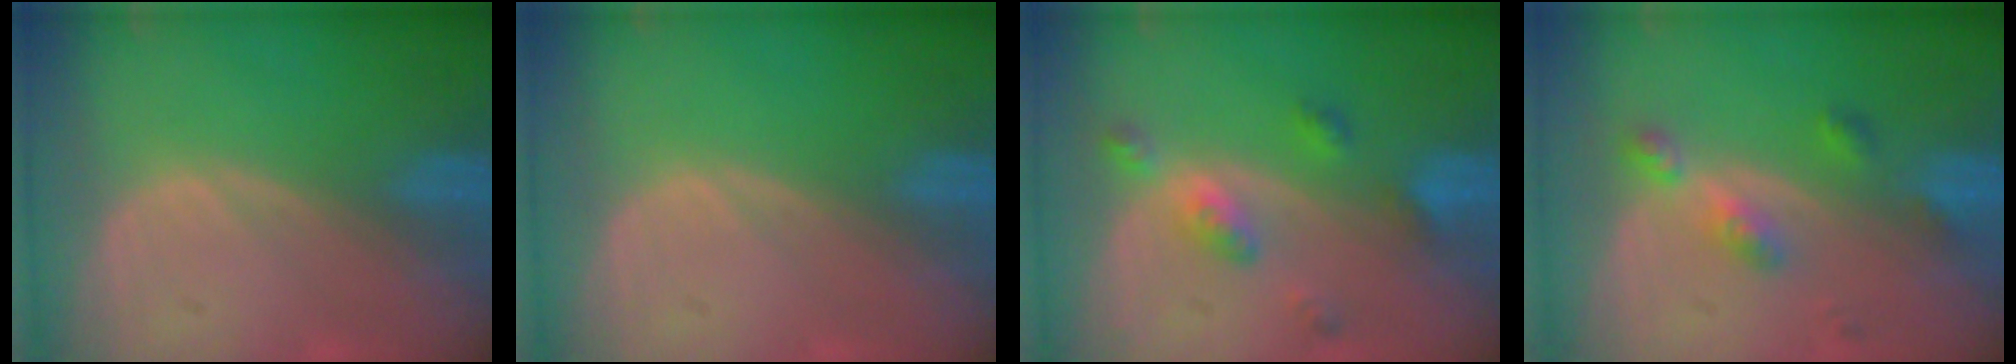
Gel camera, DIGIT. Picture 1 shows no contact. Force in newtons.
{"total": 0.0}
{"total": 5.2, "press": 4.7, "slide": 2.2}
{"total": 4.7, "press": 4.2, "slide": 2.1}